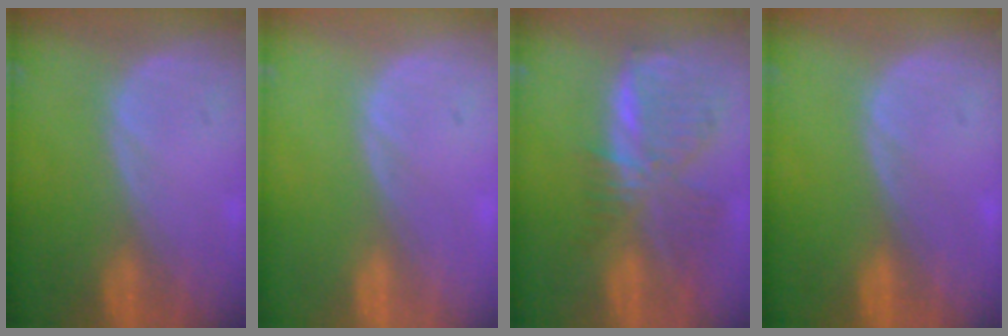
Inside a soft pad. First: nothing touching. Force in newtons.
{"total": 0.0}
{"total": 8.5, "press": 7.4, "slide": 4.2}
{"total": 0.0}